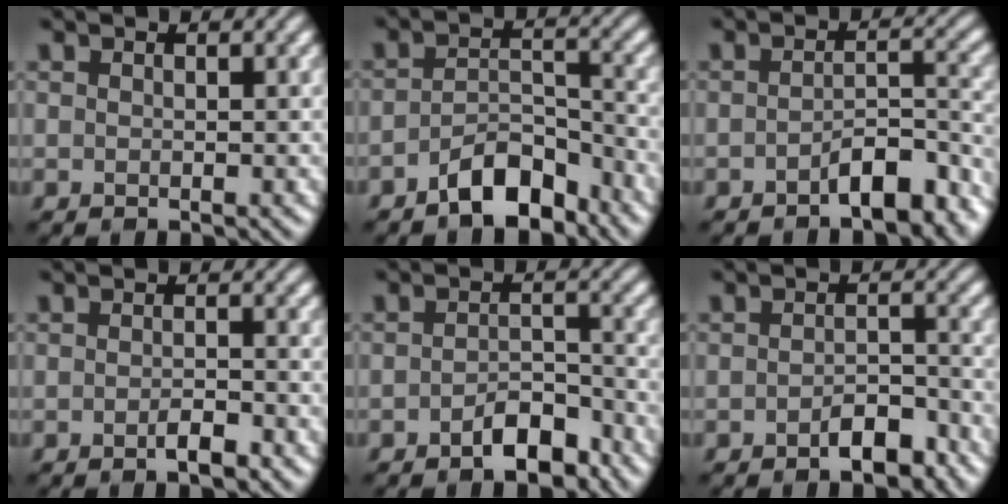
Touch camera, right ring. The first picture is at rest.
{"total": 4.9, "force": [-3.5, 2.1, 2.8], "torque": [-0.040, 0.004, -0.066]}
{"total": 4.6, "force": [-3.0, 1.5, 3.1], "torque": [-0.045, 0.009, -0.048]}
{"total": 1.7, "force": [-1.0, 0.4, 1.3], "torque": [-0.022, 0.000, -0.017]}
{"total": 3.5, "force": [-2.3, 1.5, 2.2], "torque": [-0.031, 0.010, -0.040]}
{"total": 3.1, "force": [-2.0, 1.3, 1.9], "torque": [-0.028, 0.007, -0.033]}